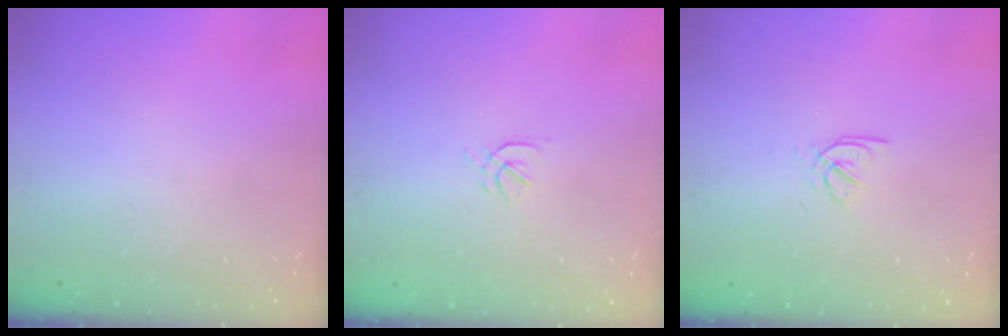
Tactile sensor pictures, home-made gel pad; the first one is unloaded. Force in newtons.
{"total": 1.7, "press": 1.6, "slide": 0.6}
{"total": 2.2, "press": 2.2, "slide": 0.4}